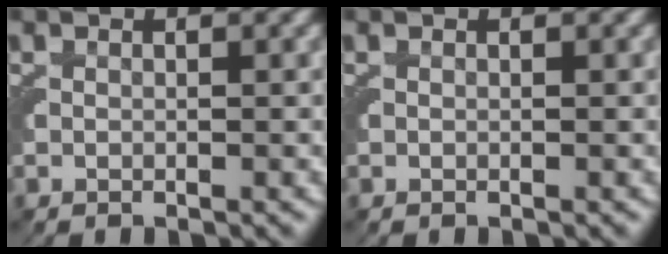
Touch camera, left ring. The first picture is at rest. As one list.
[{"total": 0.0}]